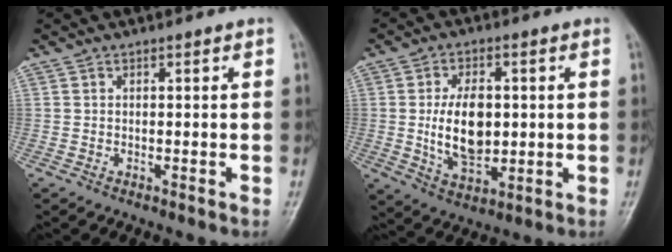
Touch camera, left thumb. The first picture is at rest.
{"total": 10.9, "force": [0.4, 6.2, 9.0], "torque": [-0.146, -0.008, 0.017]}